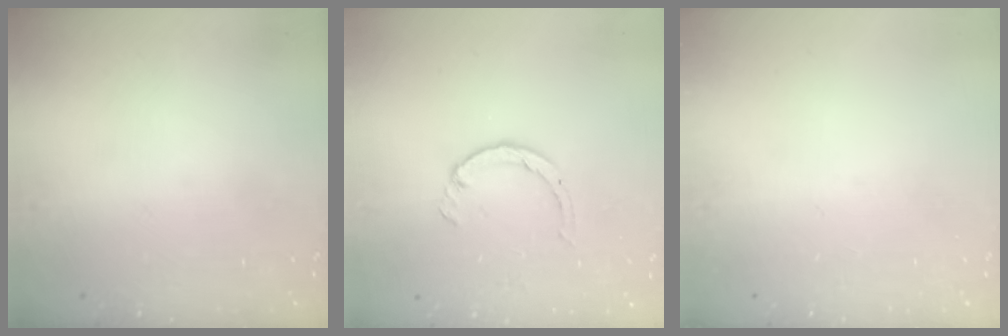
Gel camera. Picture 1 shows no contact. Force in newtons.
{"total": 2.6, "press": 2.6, "slide": 0.4}
{"total": 0.0}